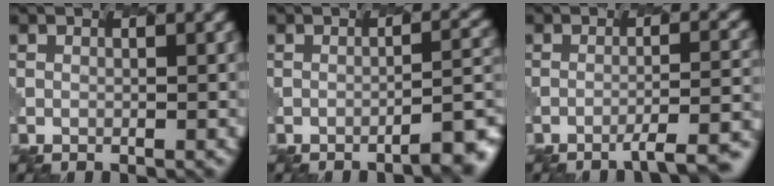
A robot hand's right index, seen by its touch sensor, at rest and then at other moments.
{"total": 4.4, "force": [-2.6, 1.1, 3.3], "torque": [-0.035, 0.005, -0.038]}
{"total": 5.7, "force": [-4.0, 1.2, 3.9], "torque": [-0.047, 0.006, -0.054]}